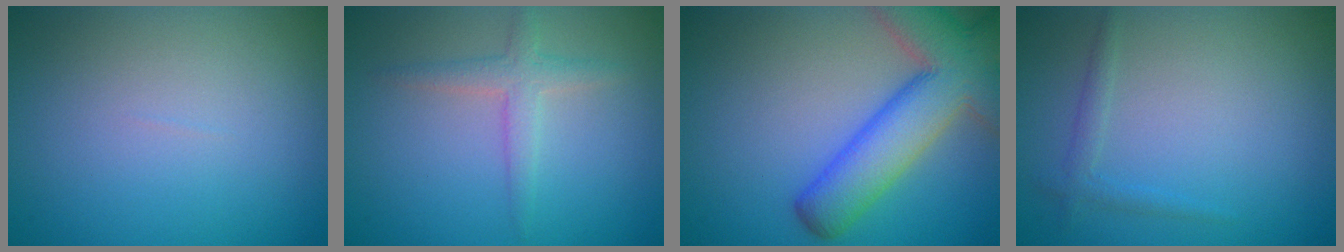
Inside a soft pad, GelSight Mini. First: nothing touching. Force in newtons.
{"total": 2.2, "press": 2.2, "slide": 0.1}
{"total": 9.1, "press": 9.1, "slide": 0.6}
{"total": 1.2, "press": 1.2, "slide": 0.0}